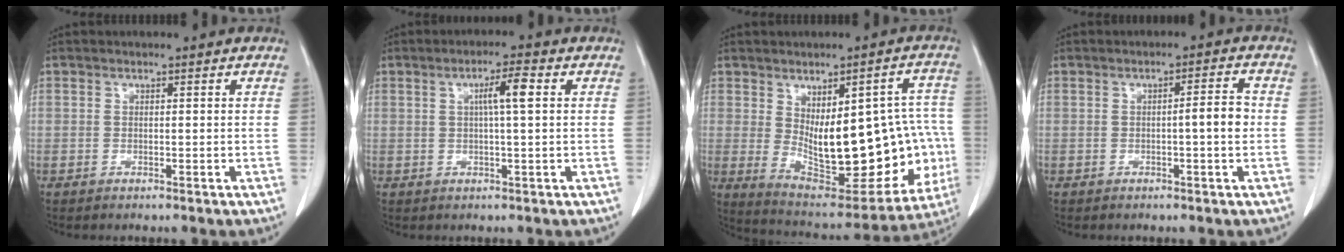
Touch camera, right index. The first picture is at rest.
{"total": 4.2, "force": [0.9, -0.1, 4.1], "torque": [-0.070, 0.006, 0.015]}
{"total": 22.5, "force": [-1.4, 8.9, 20.6], "torque": [-0.240, 0.017, 0.019]}
{"total": 3.3, "force": [-0.4, 0.1, 3.3], "torque": [-0.045, 0.003, -0.009]}